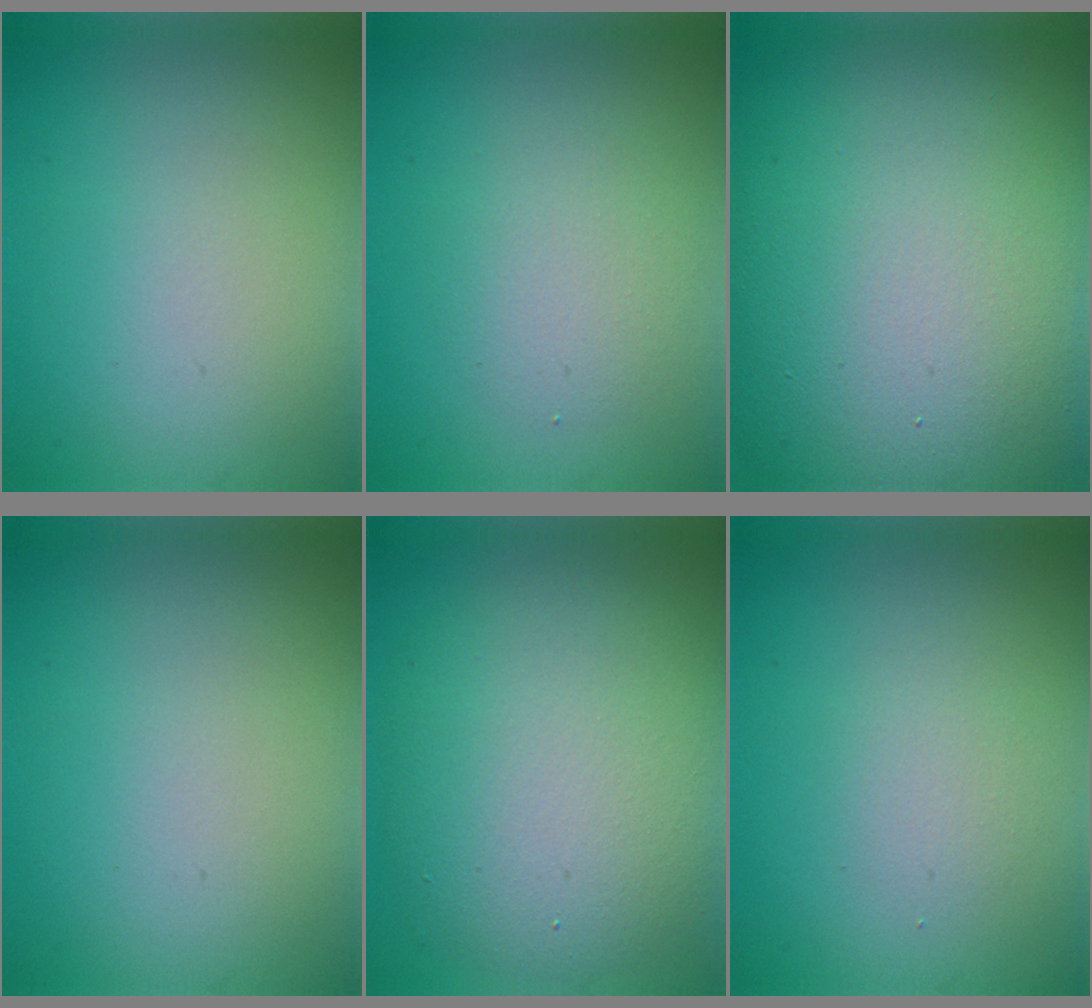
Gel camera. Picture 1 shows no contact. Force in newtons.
{"total": 2.5, "press": 2.5, "slide": 0.2}
{"total": 20.5, "press": 20.5, "slide": 1.1}
{"total": 0.0}
{"total": 9.4, "press": 9.4, "slide": 0.5}
{"total": 1.4, "press": 1.4, "slide": 0.0}